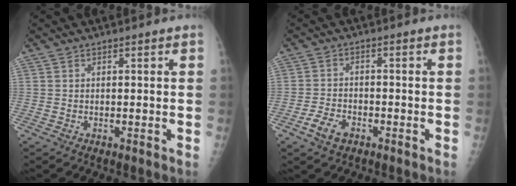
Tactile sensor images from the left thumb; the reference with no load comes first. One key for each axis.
{"total": 4.5, "fx": -2.6, "fy": 2.7, "fz": 2.6, "tx": -0.047, "ty": 0.010, "tz": -0.047}